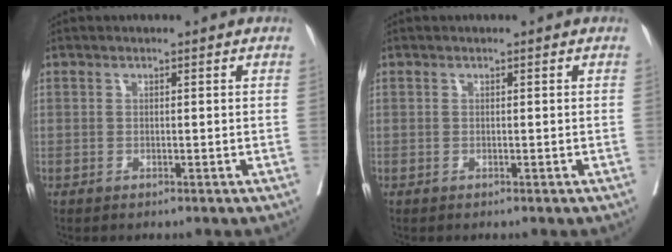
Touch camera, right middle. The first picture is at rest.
{"total": 0.0}